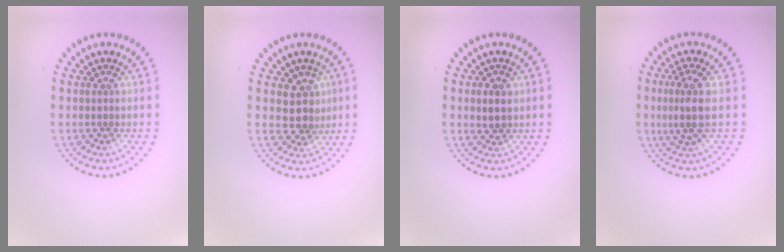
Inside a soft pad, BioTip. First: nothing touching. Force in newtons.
{"total": 3.0, "press": 2.5, "slide": 1.7}
{"total": 2.3, "press": 2.3, "slide": 0.6}
{"total": 3.2, "press": 2.9, "slide": 1.3}